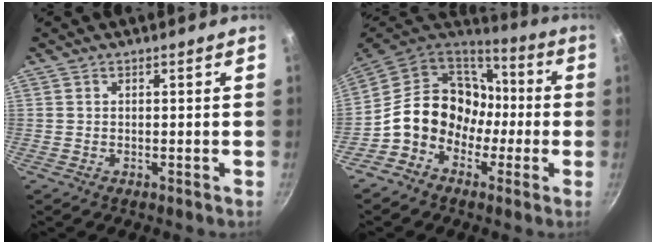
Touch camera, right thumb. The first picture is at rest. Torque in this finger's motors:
{"motor_torque": [-0.44, 1.06, 0.92, -1.40, 0.10]}